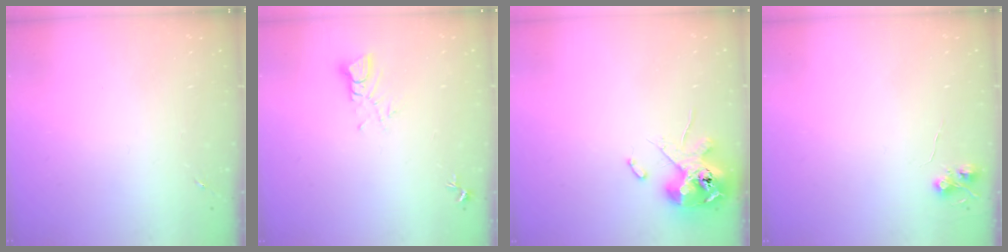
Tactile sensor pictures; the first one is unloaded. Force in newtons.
{"total": 3.6, "press": 3.6, "slide": 0.2}
{"total": 12.7, "press": 12.5, "slide": 2.1}
{"total": 5.5, "press": 5.5, "slide": 0.5}